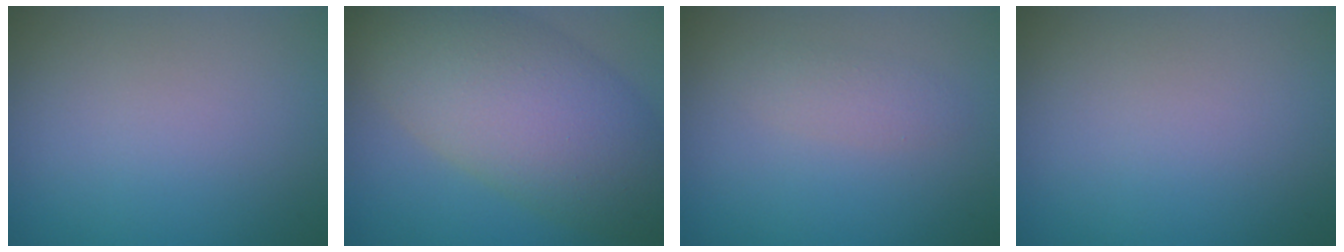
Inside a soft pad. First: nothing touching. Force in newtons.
{"total": 11.0, "press": 11.0, "slide": 0.5}
{"total": 1.5, "press": 1.5, "slide": 0.1}
{"total": 0.0}